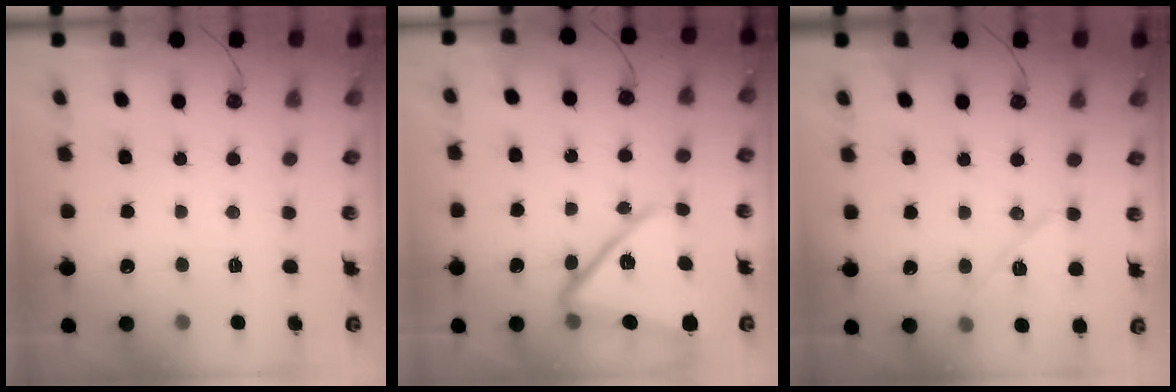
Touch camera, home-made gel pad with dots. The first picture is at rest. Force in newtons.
{"total": 16.6, "press": 15.7, "slide": 5.5}
{"total": 10.2, "press": 10.2, "slide": 0.9}